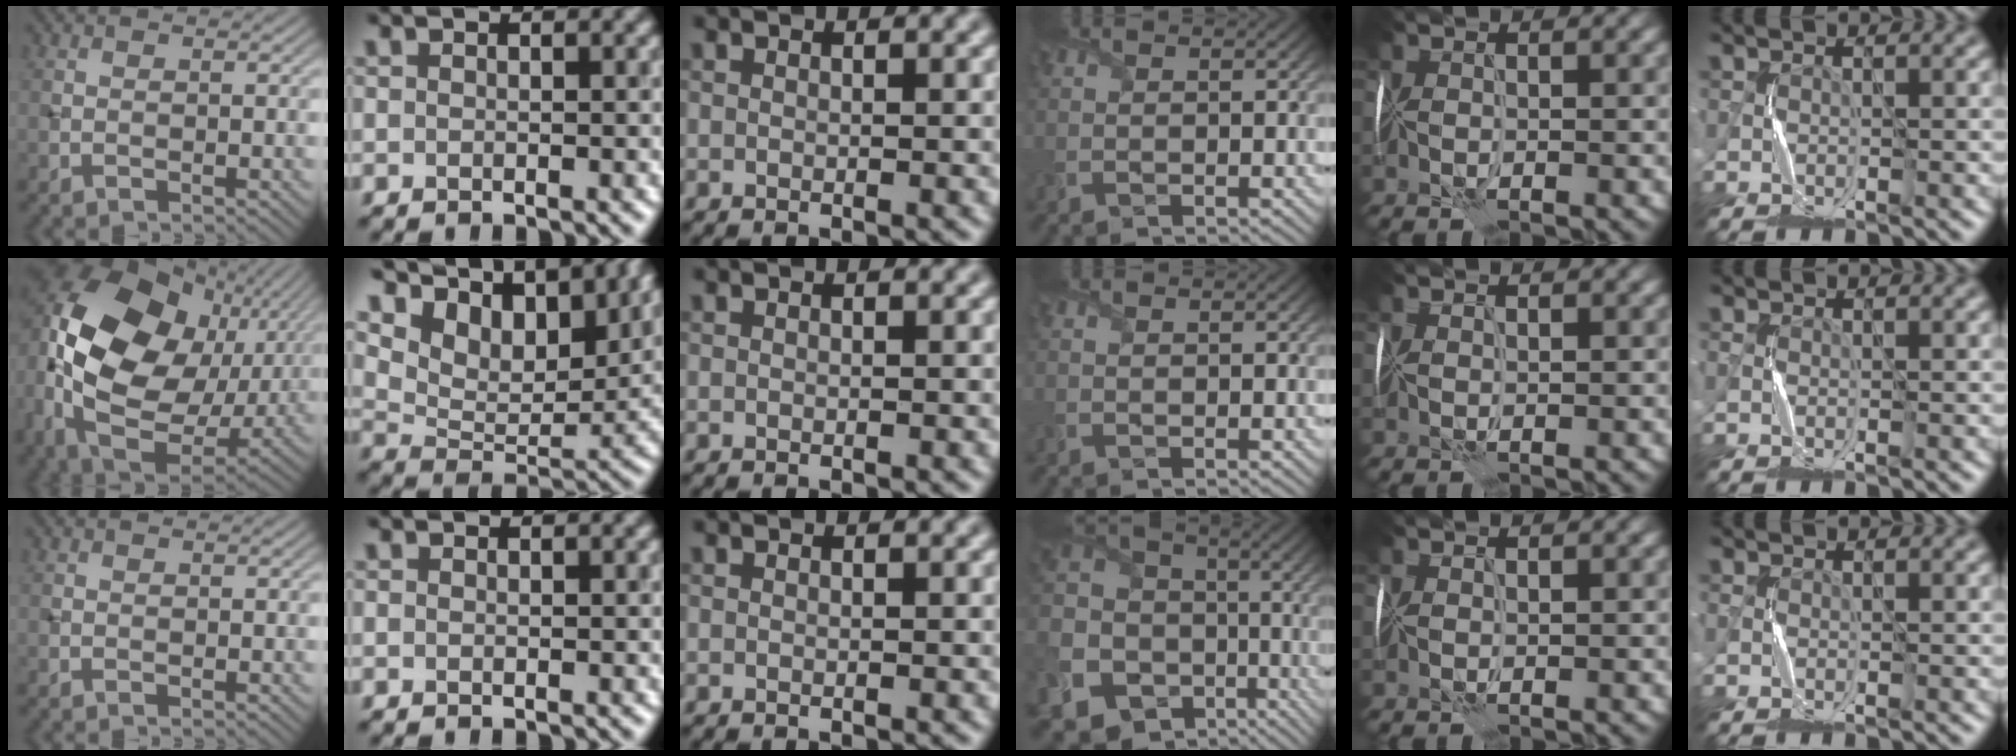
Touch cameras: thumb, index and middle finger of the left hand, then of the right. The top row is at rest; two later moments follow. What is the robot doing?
{"motion": "fold", "object": "memory foam"}